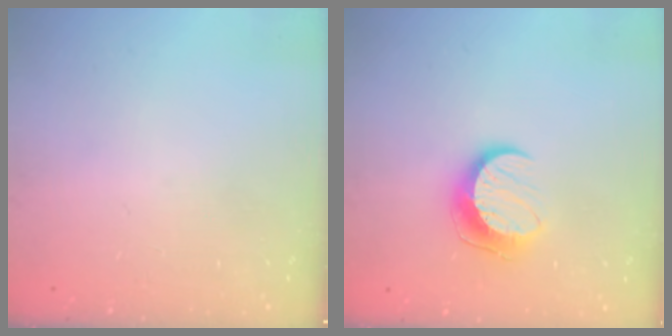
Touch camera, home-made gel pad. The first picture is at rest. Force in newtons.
{"total": 10.0, "press": 10.0, "slide": 0.1}